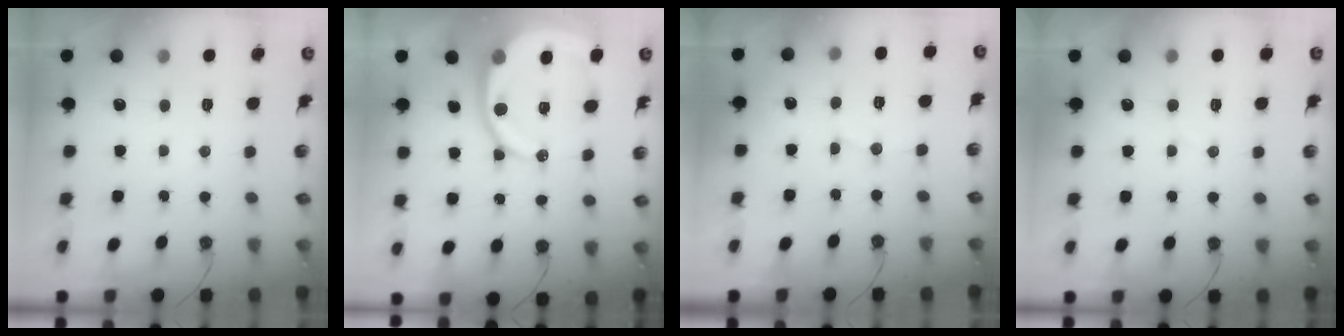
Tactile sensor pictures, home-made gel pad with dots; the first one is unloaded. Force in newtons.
{"total": 15.0, "press": 14.8, "slide": 2.0}
{"total": 5.4, "press": 5.3, "slide": 1.1}
{"total": 4.4, "press": 4.2, "slide": 1.2}